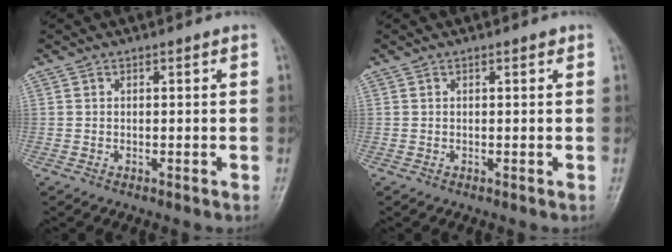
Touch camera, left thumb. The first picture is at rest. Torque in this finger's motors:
{"motor_torque": [0.13, -0.02, 0.16, -0.23, 0.01]}